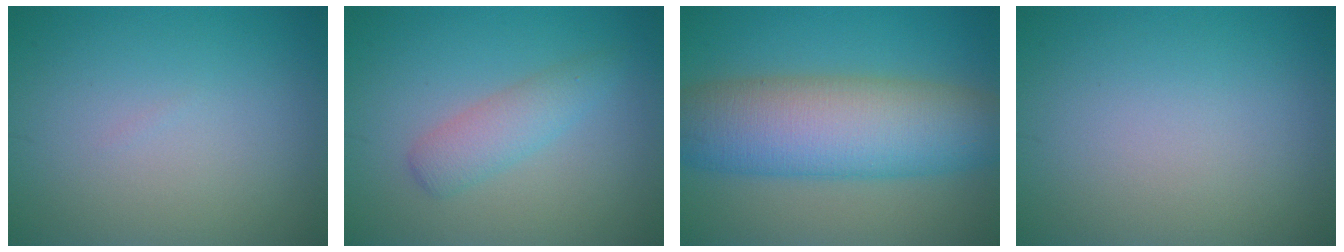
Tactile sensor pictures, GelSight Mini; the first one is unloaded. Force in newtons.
{"total": 2.6, "press": 2.6, "slide": 0.1}
{"total": 10.6, "press": 10.6, "slide": 0.4}
{"total": 0.0}